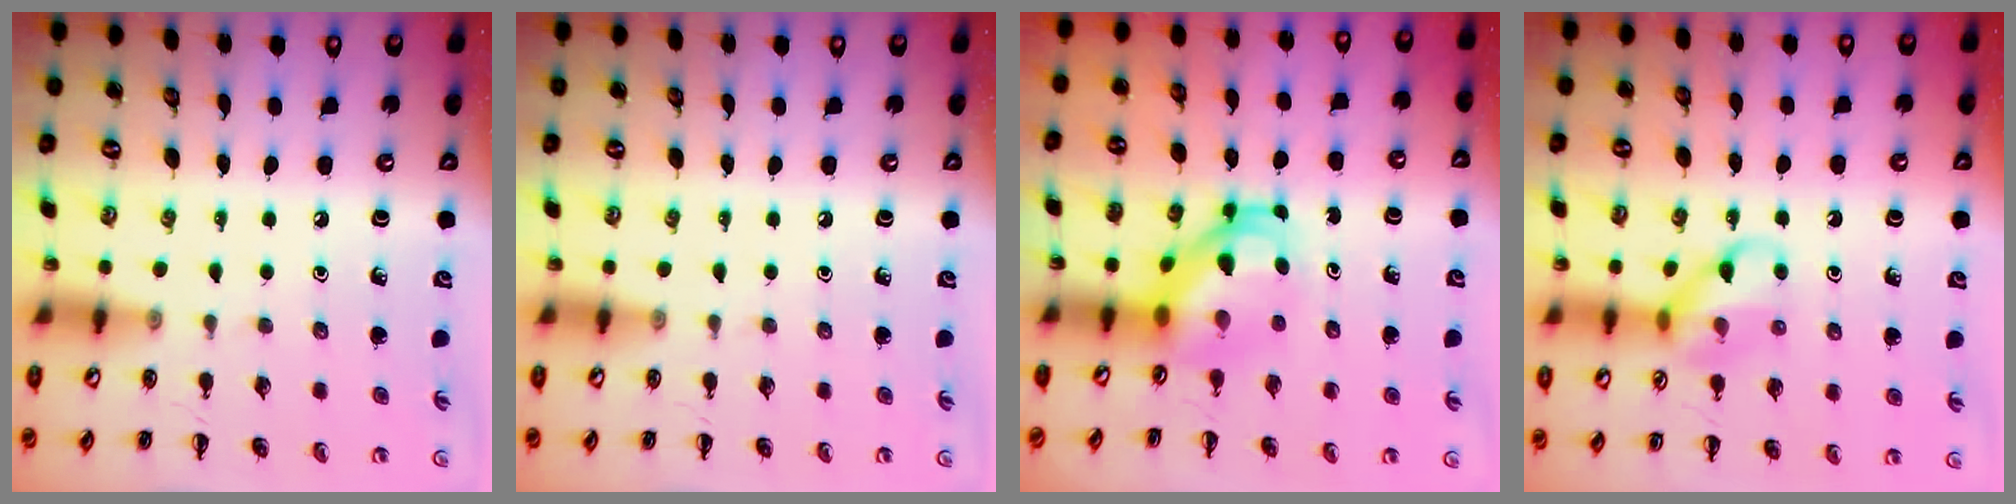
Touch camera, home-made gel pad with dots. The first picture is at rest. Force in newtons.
{"total": 0.0}
{"total": 5.8, "press": 5.7, "slide": 1.1}
{"total": 11.0, "press": 11.0, "slide": 1.2}